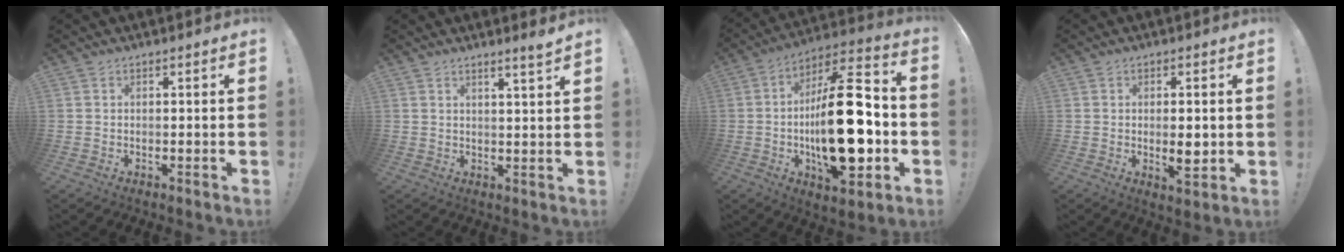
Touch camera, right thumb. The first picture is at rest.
{"total": 3.5, "force": [2.7, -0.6, 2.2], "torque": [-0.024, -0.025, 0.041]}
{"total": 28.3, "force": [-3.9, 11.3, 25.7], "torque": [-0.439, 0.019, -0.059]}
{"total": 5.4, "force": [-0.3, 1.9, 5.0], "torque": [-0.075, -0.008, -0.004]}